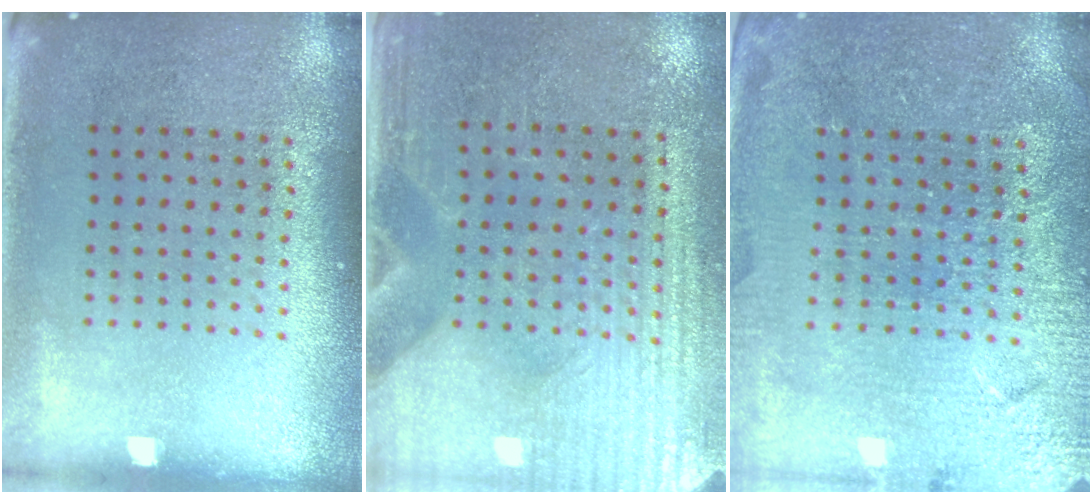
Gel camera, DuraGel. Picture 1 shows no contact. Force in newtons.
{"total": 3.6, "press": 3.3, "slide": 1.3}
{"total": 4.0, "press": 3.8, "slide": 1.0}